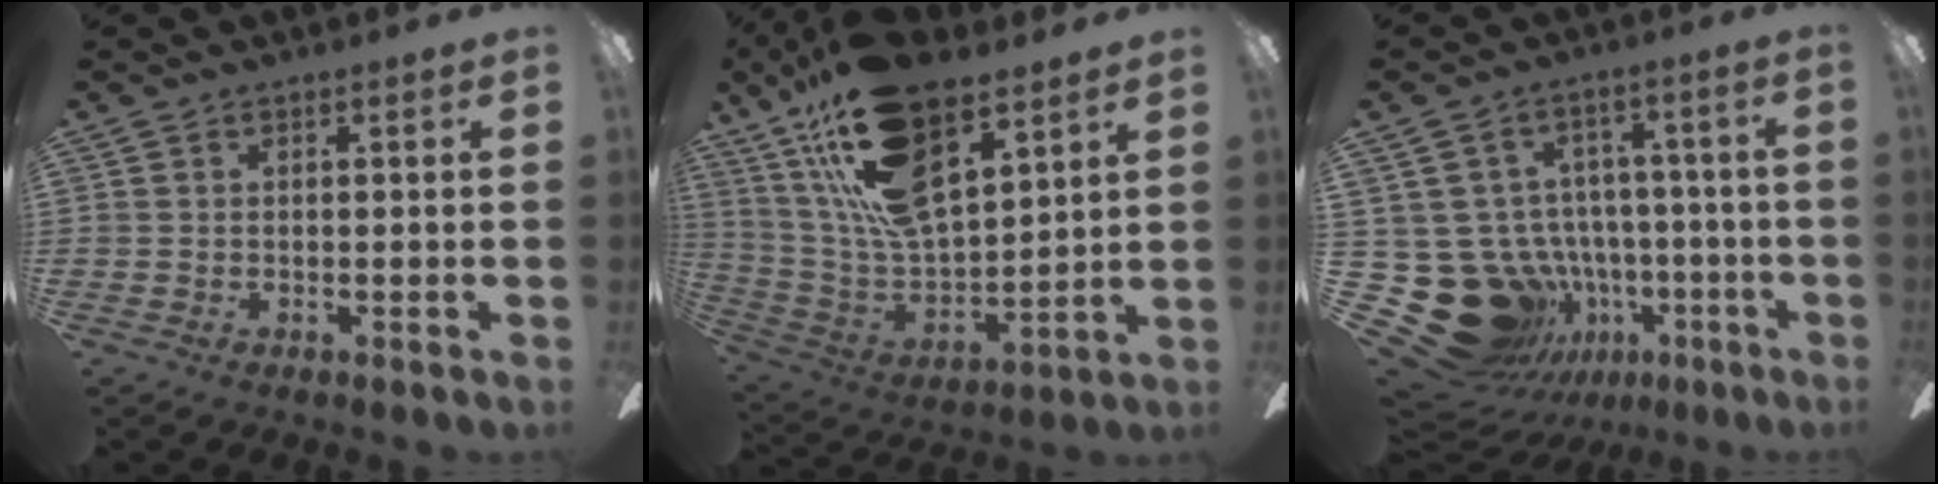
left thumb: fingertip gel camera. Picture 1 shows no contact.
{"total": 22.4, "force": [14.1, 9.4, 14.6], "torque": [-0.293, -0.073, 0.248]}
{"total": 19.7, "force": [-7.3, 16.0, 8.8], "torque": [-0.195, 0.036, -0.071]}